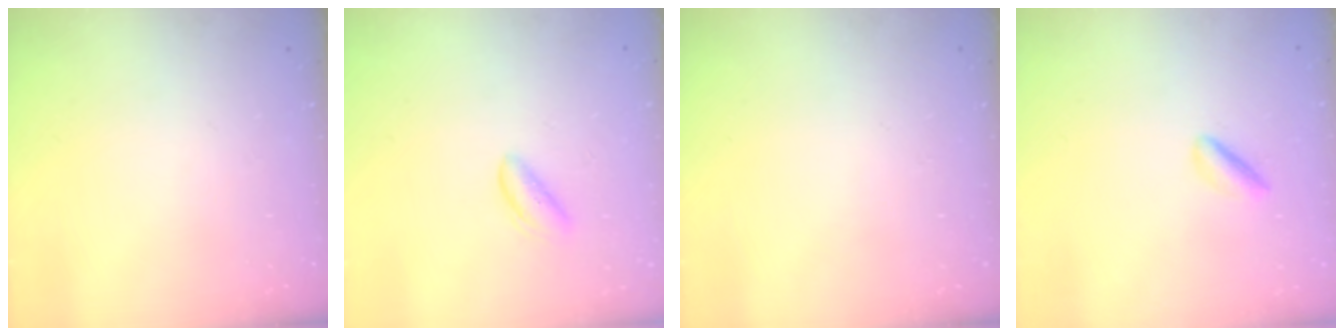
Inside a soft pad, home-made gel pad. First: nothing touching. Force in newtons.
{"total": 2.3, "press": 2.3, "slide": 0.3}
{"total": 0.0}
{"total": 2.0, "press": 2.0, "slide": 0.3}